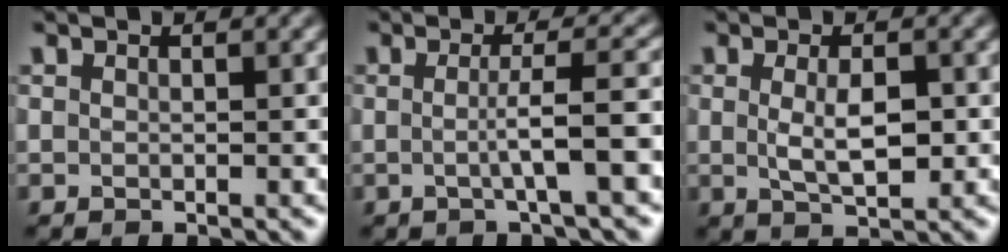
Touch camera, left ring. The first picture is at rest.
{"total": 4.4, "force": [-0.5, 0.6, 4.3], "torque": [-0.063, 0.002, -0.014]}
{"total": 3.4, "force": [0.1, 1.3, 3.2], "torque": [-0.063, -0.005, 0.003]}